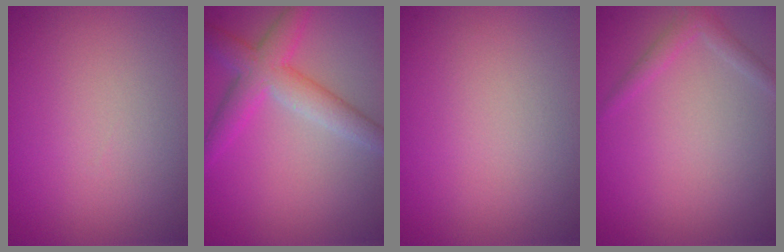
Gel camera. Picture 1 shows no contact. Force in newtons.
{"total": 4.4, "press": 4.4, "slide": 0.1}
{"total": 0.0}
{"total": 1.4, "press": 1.4, "slide": 0.1}